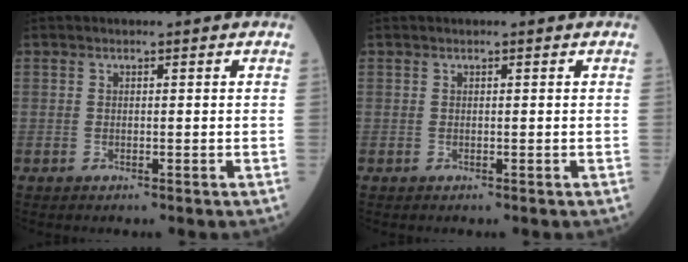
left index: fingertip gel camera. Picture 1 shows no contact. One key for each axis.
{"total": 0.0}